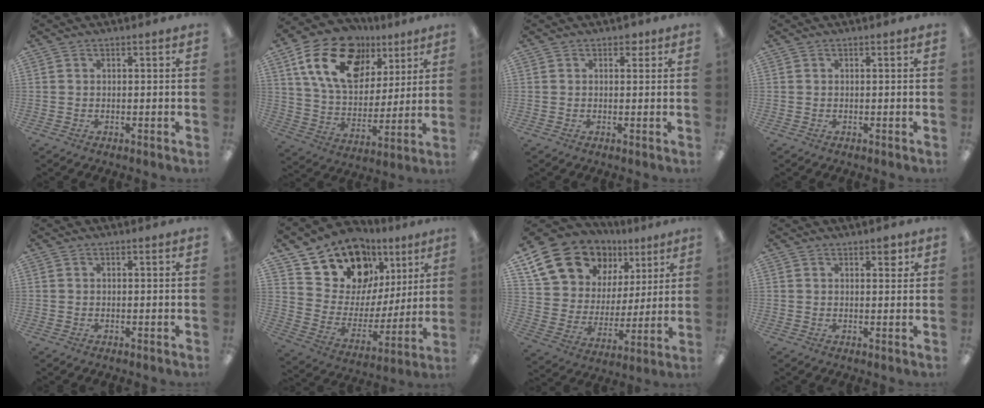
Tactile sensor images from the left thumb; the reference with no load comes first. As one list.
[{"total": 20.9, "force": [10.6, 13.5, 12.0], "torque": [-0.212, -0.037, 0.194]}, {"total": 1.6, "force": [0.9, 1.1, 0.8], "torque": [0.000, -0.004, 0.013]}, {"total": 0.0}, {"total": 0.0}, {"total": 16.3, "force": [11.7, 10.1, 5.2], "torque": [-0.096, -0.082, 0.215]}, {"total": 18.8, "force": [12.2, 12.3, 7.2], "torque": [-0.140, -0.065, 0.229]}, {"total": 2.4, "force": [1.6, 1.1, 1.3], "torque": [-0.003, -0.008, 0.023]}]